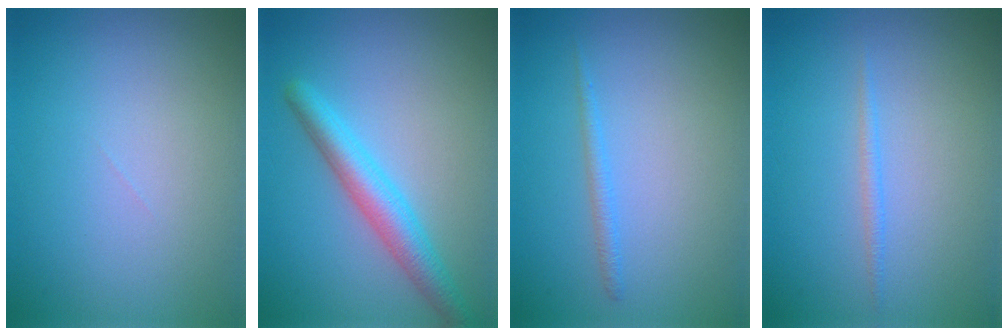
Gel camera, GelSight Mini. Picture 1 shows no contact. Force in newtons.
{"total": 3.8, "press": 3.8, "slide": 0.1}
{"total": 1.0, "press": 1.0, "slide": 0.1}
{"total": 0.8, "press": 0.8, "slide": 0.0}